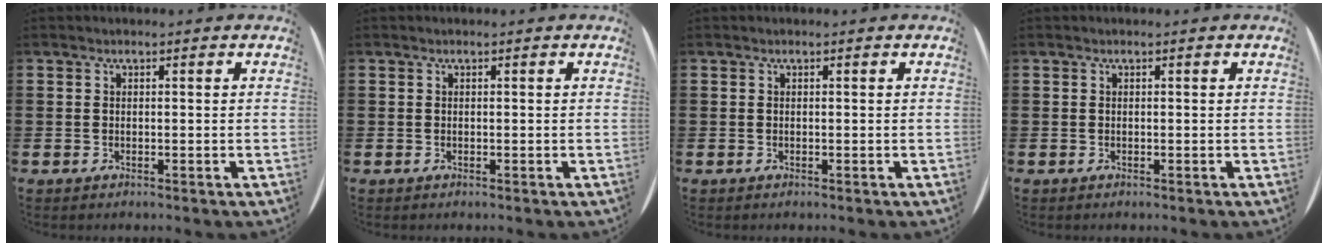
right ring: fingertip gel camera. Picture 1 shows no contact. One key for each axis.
{"total": 0.0}
{"total": 0.0}
{"total": 0.0}